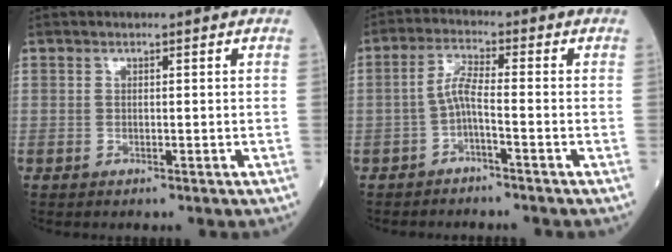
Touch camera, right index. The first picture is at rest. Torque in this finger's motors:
{"motor_torque": [0.27, -0.17, 0.03, 0.05]}